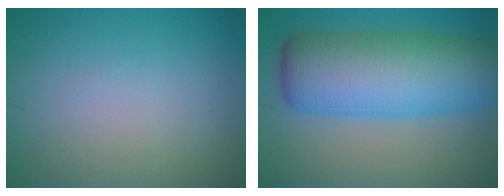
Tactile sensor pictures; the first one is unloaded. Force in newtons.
{"total": 12.2, "press": 12.2, "slide": 0.3}